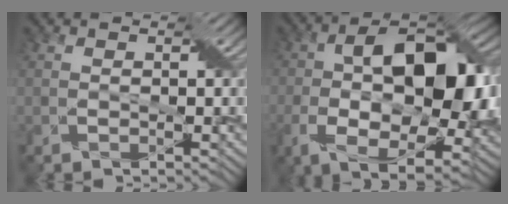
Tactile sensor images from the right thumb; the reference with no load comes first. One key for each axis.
{"total": 16.8, "fx": -1.3, "fy": 9.3, "fz": 13.9, "tx": -0.228, "ty": -0.002, "tz": -0.032}